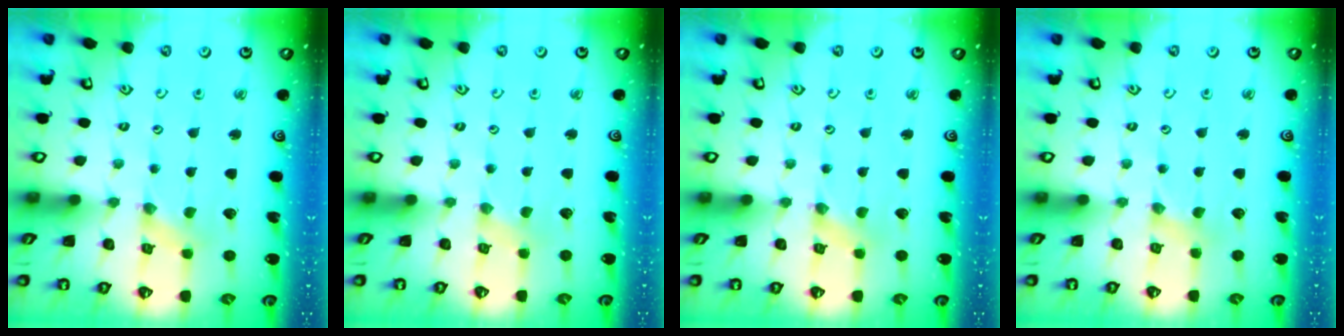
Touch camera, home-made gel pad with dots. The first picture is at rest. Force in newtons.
{"total": 0.0}
{"total": 0.0}
{"total": 1.5, "press": 1.5, "slide": 0.2}